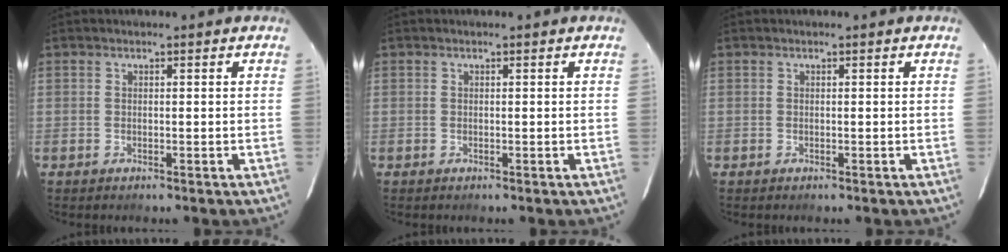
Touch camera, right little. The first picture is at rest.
{"total": 0.0}
{"total": 0.0}